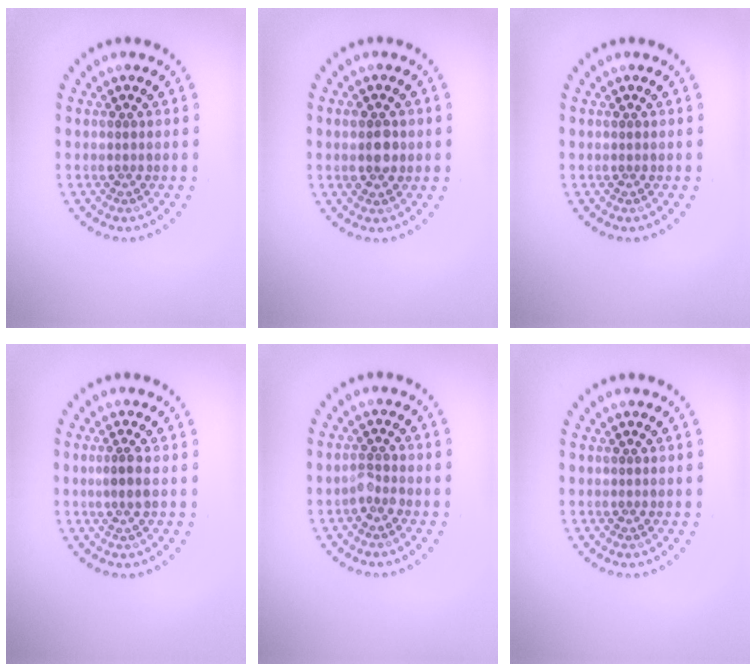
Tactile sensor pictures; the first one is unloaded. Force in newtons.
{"total": 2.5, "press": 2.5, "slide": 0.3}
{"total": 0.0}
{"total": 1.7, "press": 1.4, "slide": 0.8}
{"total": 1.6, "press": 1.3, "slide": 0.9}
{"total": 0.0}